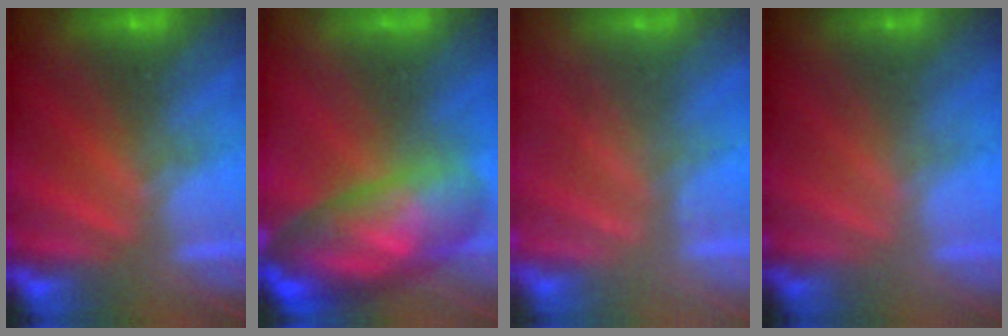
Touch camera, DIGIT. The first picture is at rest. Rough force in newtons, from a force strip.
{"total": 7.6}
{"total": 2.3}
{"total": 2.1}